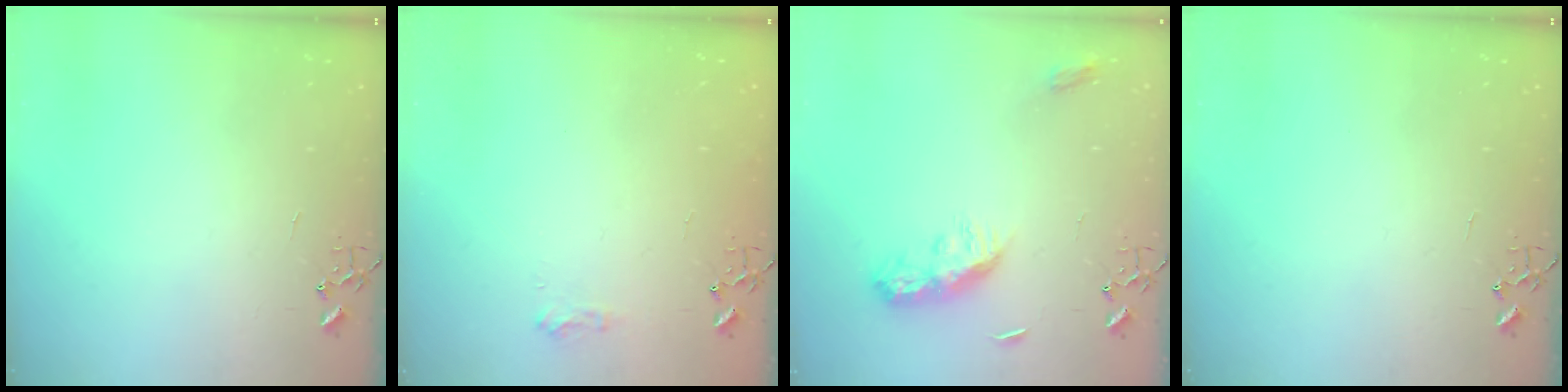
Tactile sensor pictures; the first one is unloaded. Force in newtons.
{"total": 7.5, "press": 7.4, "slide": 0.8}
{"total": 9.2, "press": 9.2, "slide": 0.1}
{"total": 0.0}